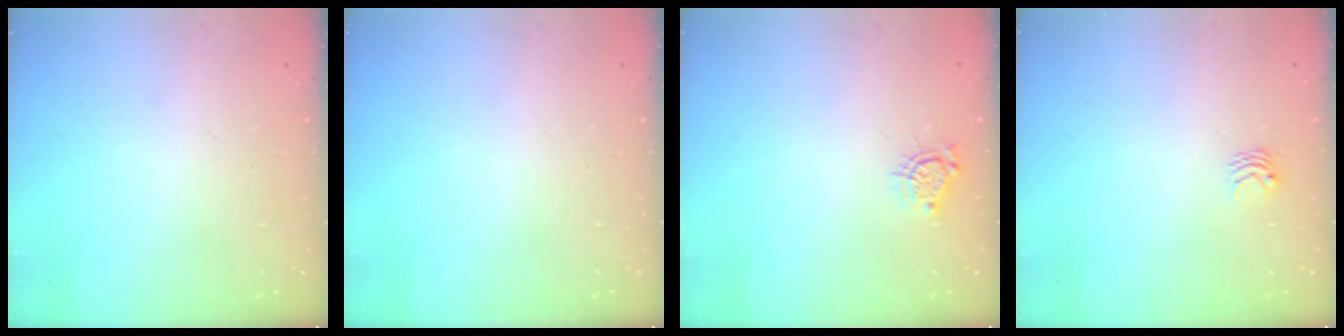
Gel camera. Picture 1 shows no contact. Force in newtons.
{"total": 0.0}
{"total": 5.9, "press": 5.9, "slide": 0.5}
{"total": 3.0, "press": 3.0, "slide": 0.3}